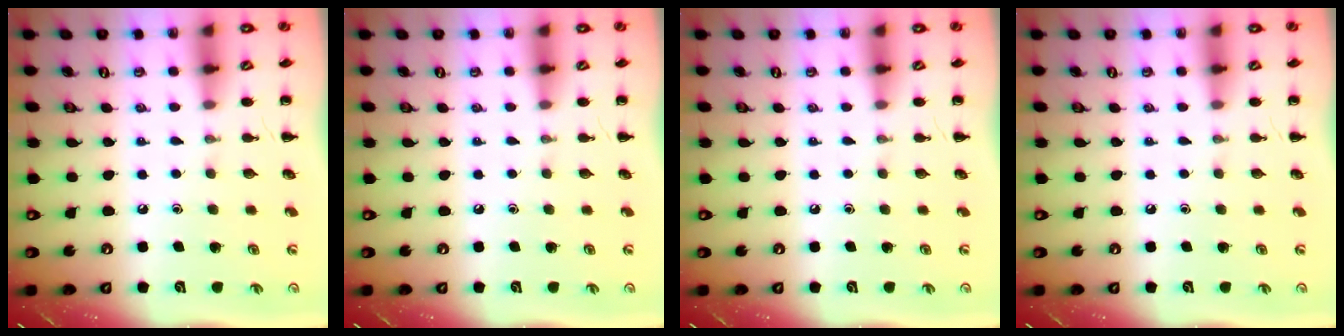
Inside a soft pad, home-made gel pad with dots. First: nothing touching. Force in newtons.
{"total": 0.0}
{"total": 0.0}
{"total": 0.0}